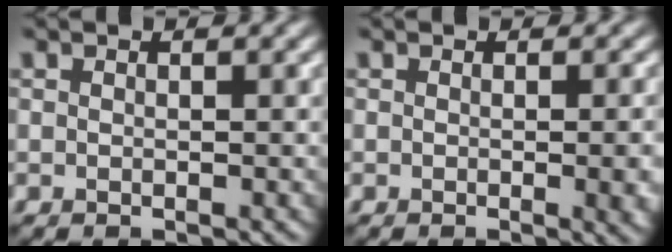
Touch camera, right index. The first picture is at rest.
{"total": 4.0, "force": [-0.4, 1.4, 3.7], "torque": [-0.033, -0.005, -0.001]}